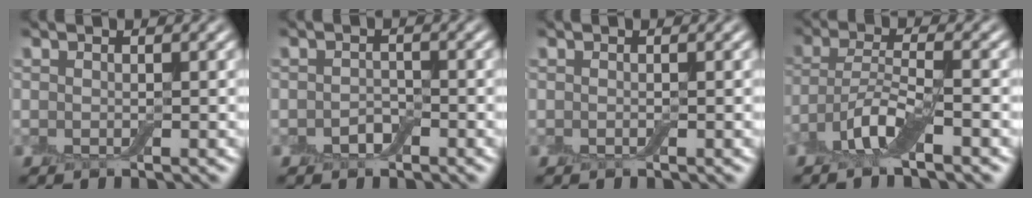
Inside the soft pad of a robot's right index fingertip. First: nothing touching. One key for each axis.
{"total": 1.4, "fx": -0.7, "fy": 0.9, "fz": 0.8, "tx": -0.015, "ty": 0.001, "tz": -0.014}
{"total": 0.0}
{"total": 4.1, "fx": -2.5, "fy": 0.9, "fz": 3.2, "tx": -0.065, "ty": 0.004, "tz": -0.057}